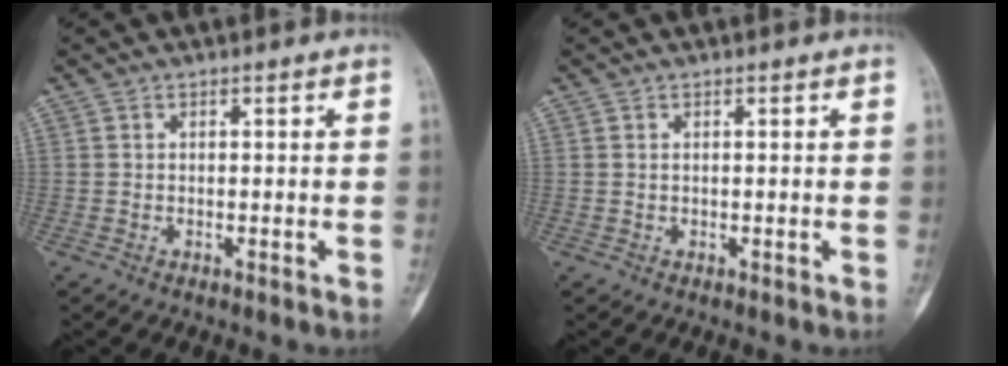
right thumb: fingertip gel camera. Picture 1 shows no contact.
{"total": 0.0}